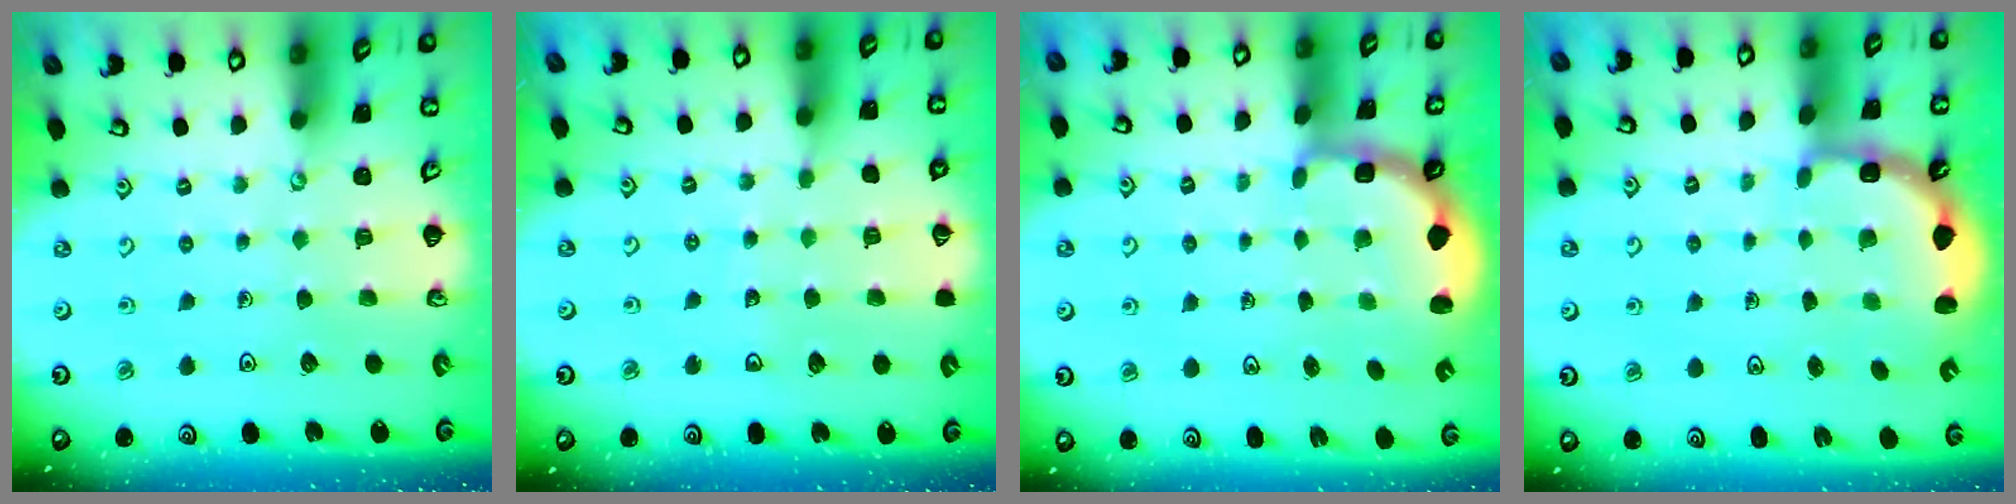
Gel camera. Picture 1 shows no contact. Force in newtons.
{"total": 3.8, "press": 3.8, "slide": 0.4}
{"total": 2.9, "press": 2.0, "slide": 2.1}
{"total": 3.2, "press": 2.7, "slide": 1.7}